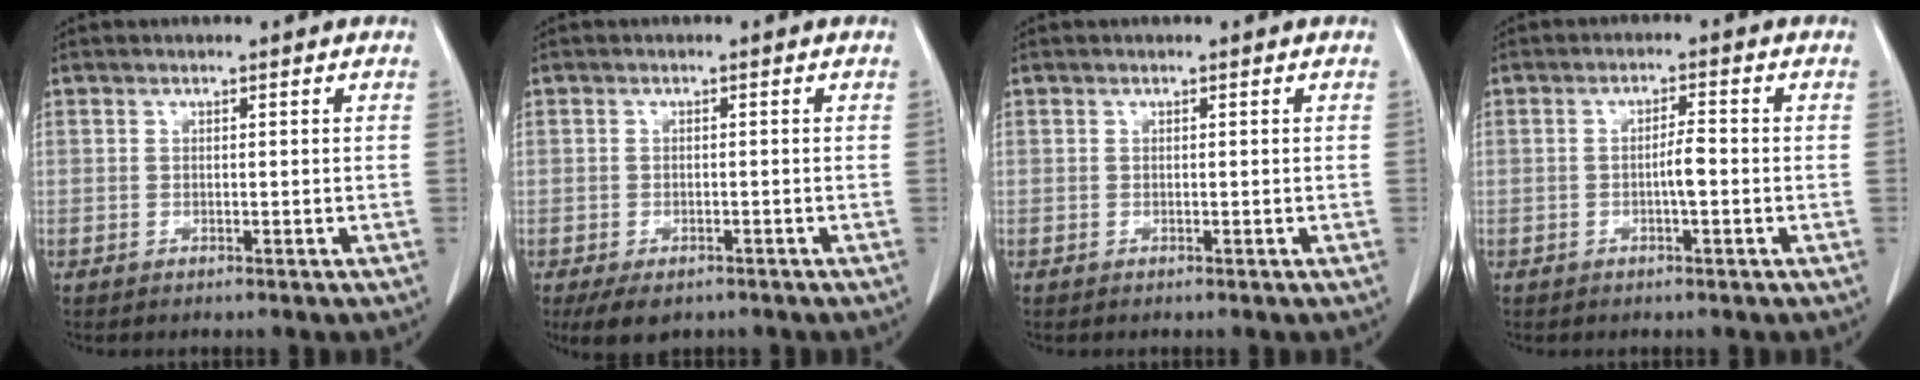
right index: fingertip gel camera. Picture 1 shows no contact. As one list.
[{"total": 4.6, "force": [-3.2, 2.7, 2.0], "torque": [-0.030, -0.004, -0.043]}, {"total": 0.0}, {"total": 2.7, "force": [-0.6, 0.3, 2.7], "torque": [-0.045, 0.002, -0.011]}]